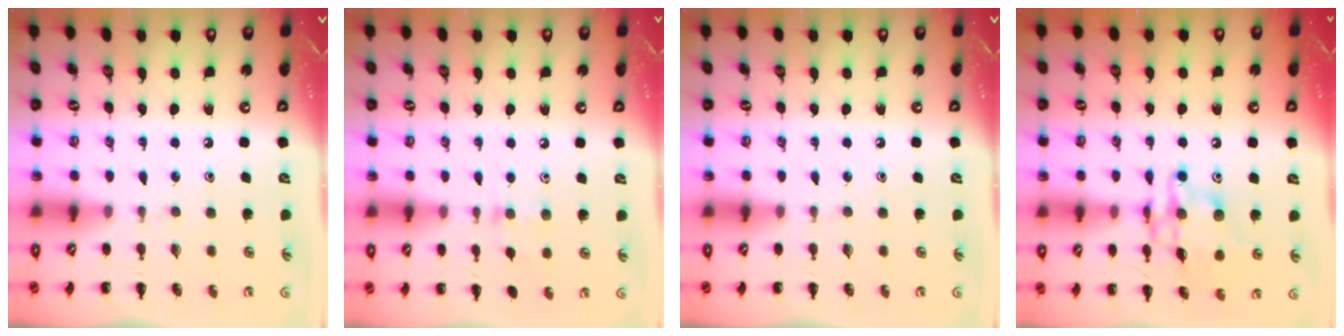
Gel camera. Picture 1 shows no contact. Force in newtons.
{"total": 5.9, "press": 5.7, "slide": 1.4}
{"total": 0.0}
{"total": 13.7, "press": 13.7, "slide": 1.1}